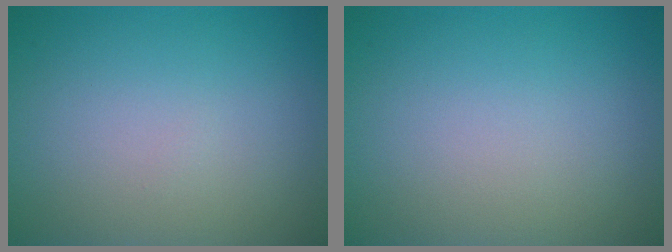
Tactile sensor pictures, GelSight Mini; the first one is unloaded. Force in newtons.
{"total": 0.0}